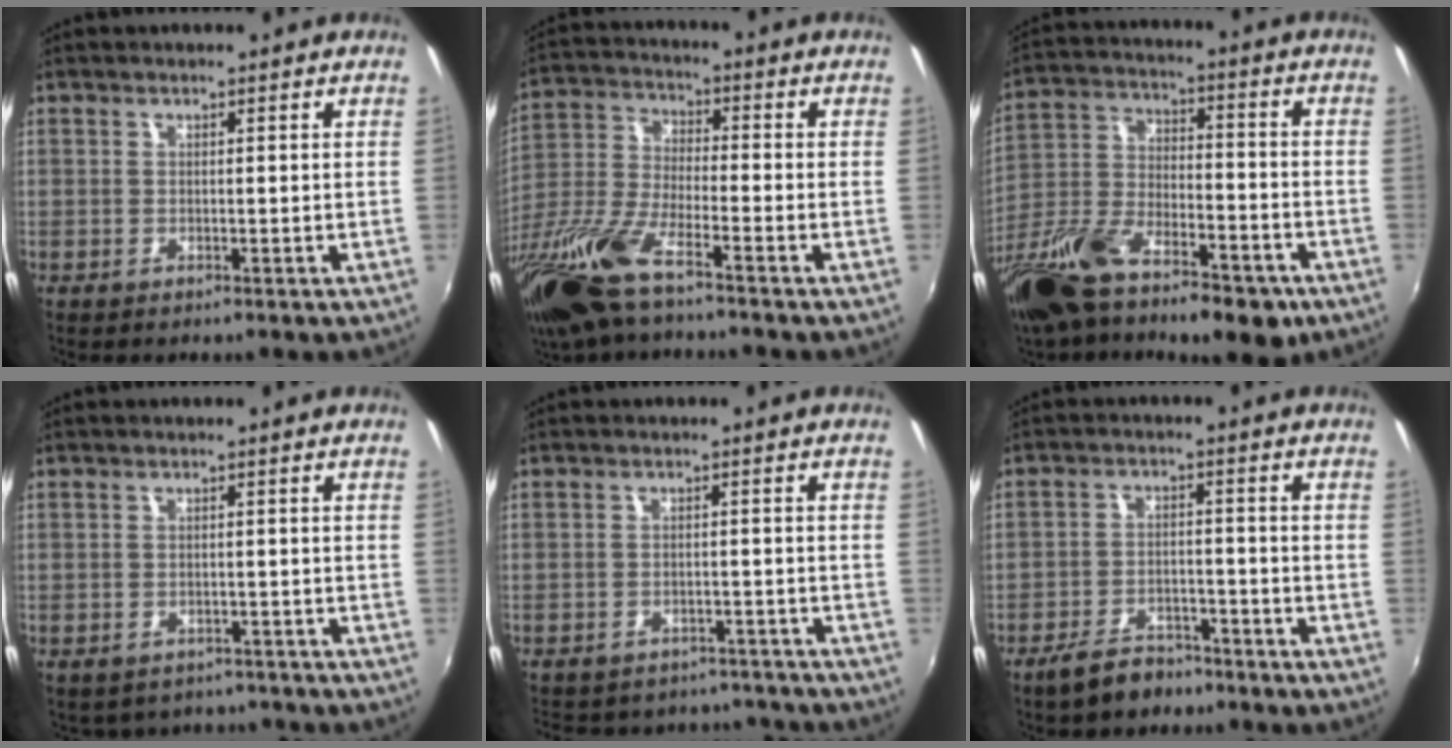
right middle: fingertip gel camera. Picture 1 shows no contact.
{"total": 16.2, "force": [-11.2, 3.8, 11.2], "torque": [-0.253, -0.035, -0.228]}
{"total": 20.7, "force": [-13.4, 8.2, 13.5], "torque": [-0.268, -0.031, -0.227]}
{"total": 6.1, "force": [-5.1, 3.1, 1.3], "torque": [-0.031, -0.010, -0.062]}
{"total": 13.0, "force": [-11.2, 5.7, 3.2], "torque": [-0.080, 0.013, -0.136]}
{"total": 6.9, "force": [-5.5, 3.3, 2.6], "torque": [-0.065, 0.014, -0.081]}